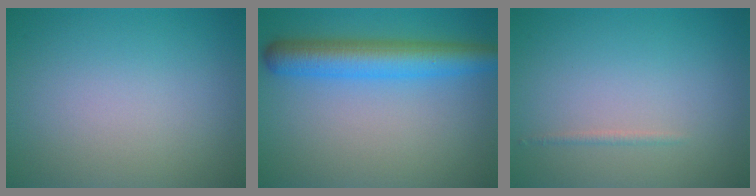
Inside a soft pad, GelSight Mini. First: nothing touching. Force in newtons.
{"total": 5.9, "press": 5.9, "slide": 0.2}
{"total": 0.6, "press": 0.6, "slide": 0.0}